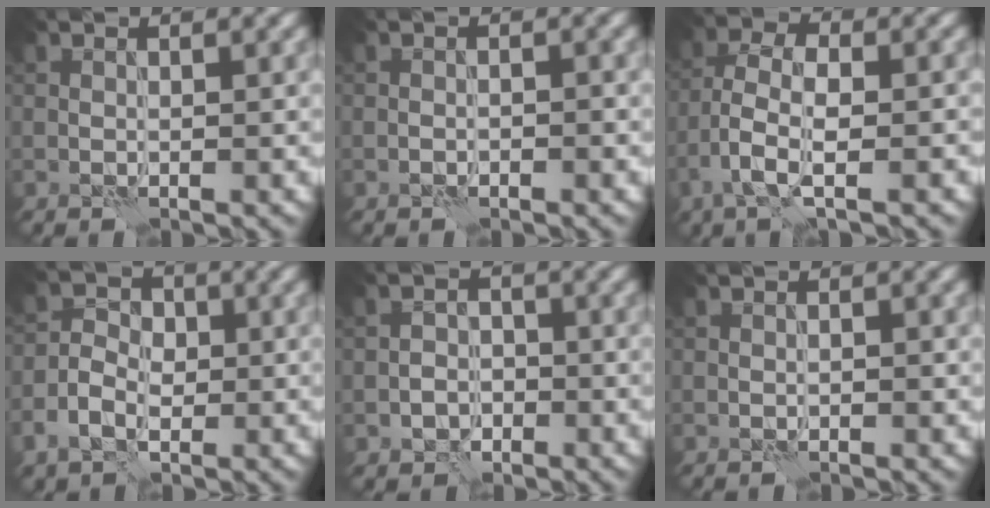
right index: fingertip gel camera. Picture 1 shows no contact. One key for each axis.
{"total": 0.9, "fx": -0.6, "fy": 0.3, "fz": 0.6, "tx": -0.008, "ty": 0.005, "tz": -0.012}
{"total": 4.9, "fx": -2.0, "fy": 1.9, "fz": 4.1, "tx": -0.085, "ty": 0.006, "tz": -0.040}
{"total": 4.5, "fx": -1.7, "fy": 3.4, "fz": 2.5, "tx": -0.042, "ty": 0.003, "tz": -0.039}
{"total": 2.5, "fx": -1.2, "fy": 2.0, "fz": 1.0, "tx": -0.009, "ty": 0.003, "tz": -0.024}
{"total": 0.6, "fx": -0.2, "fy": 0.3, "fz": 0.5, "tx": -0.008, "ty": 0.002, "tz": -0.002}